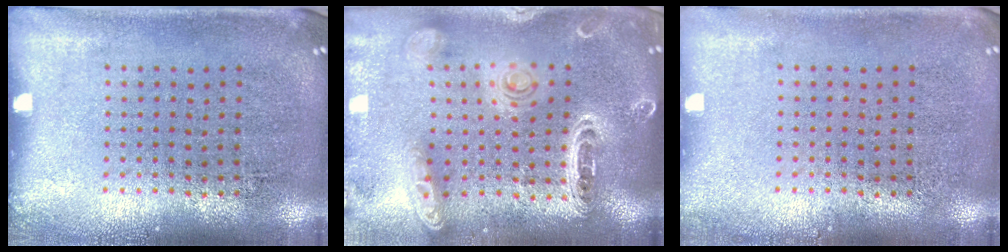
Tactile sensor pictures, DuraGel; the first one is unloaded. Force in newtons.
{"total": 1.9, "press": 1.9, "slide": 0.5}
{"total": 0.6, "press": 0.6, "slide": 0.2}